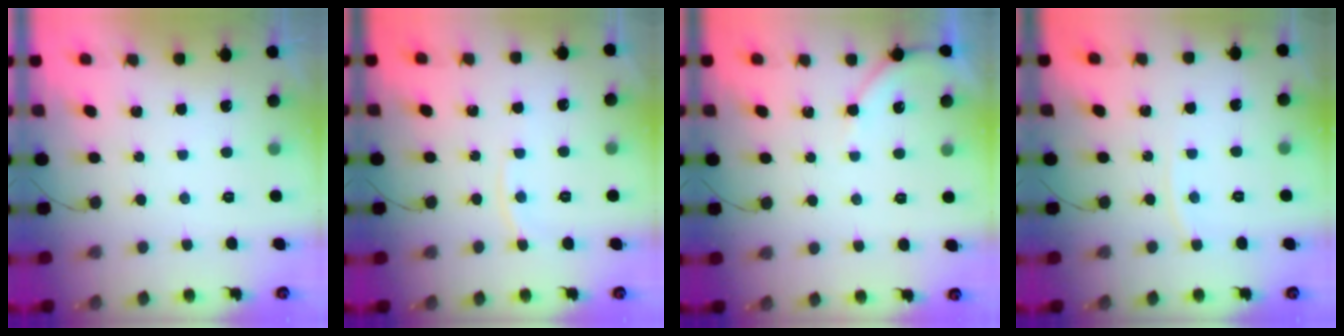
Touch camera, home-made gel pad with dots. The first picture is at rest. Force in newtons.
{"total": 4.5, "press": 4.4, "slide": 0.4}
{"total": 4.7, "press": 4.6, "slide": 0.7}
{"total": 3.6, "press": 3.6, "slide": 0.5}